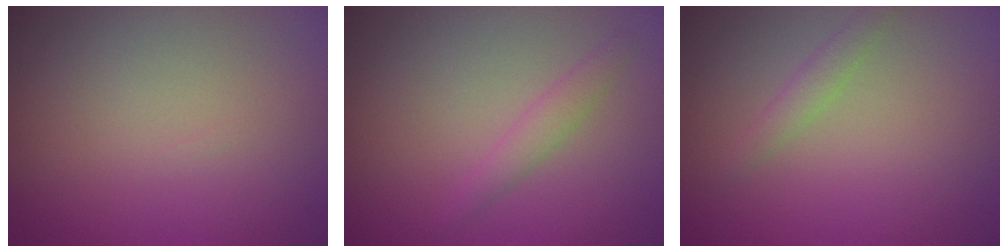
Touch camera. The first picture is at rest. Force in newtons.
{"total": 1.4, "press": 1.4, "slide": 0.1}
{"total": 1.3, "press": 1.3, "slide": 0.0}